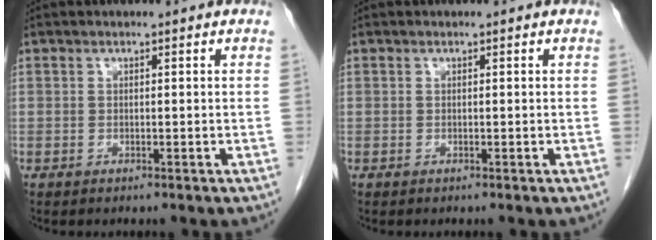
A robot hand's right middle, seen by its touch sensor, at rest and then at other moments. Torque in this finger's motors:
{"motor_torque": [0.01, -0.01, 0.00, -0.01]}